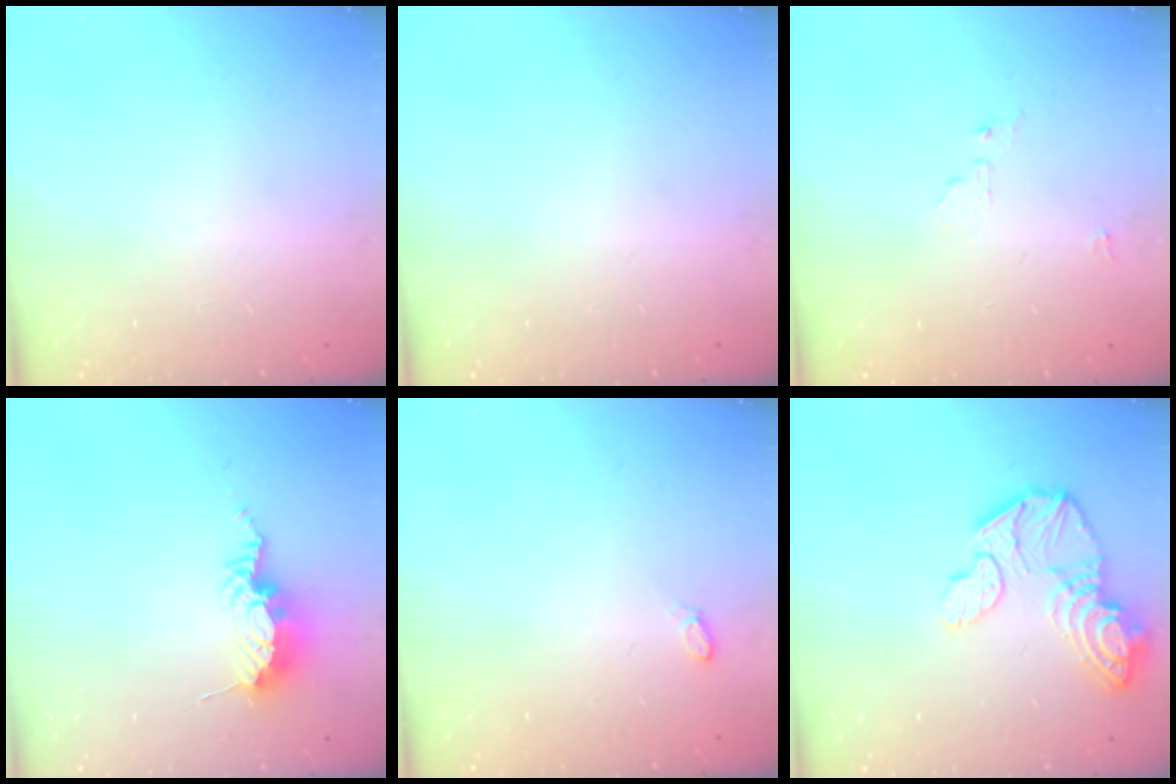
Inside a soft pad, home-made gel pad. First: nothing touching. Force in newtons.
{"total": 0.0}
{"total": 3.9, "press": 3.9, "slide": 0.3}
{"total": 9.2, "press": 9.2, "slide": 1.0}
{"total": 3.9, "press": 3.7, "slide": 1.3}
{"total": 15.8, "press": 15.7, "slide": 0.9}